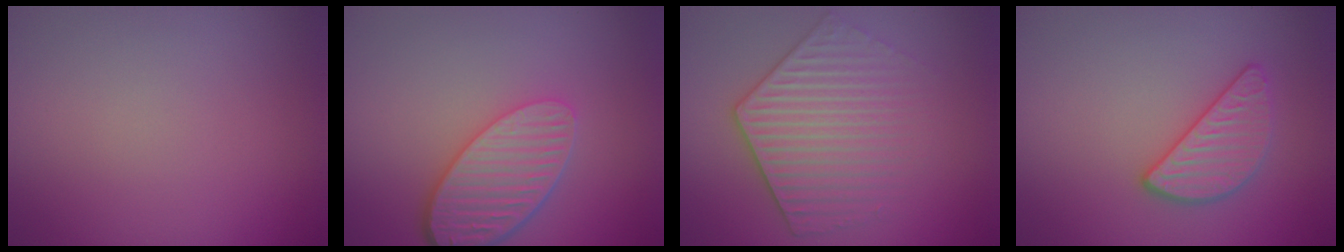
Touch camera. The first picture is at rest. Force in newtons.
{"total": 5.3, "press": 3.9, "slide": 3.6}
{"total": 4.5, "press": 3.9, "slide": 2.4}
{"total": 2.8, "press": 2.7, "slide": 0.4}